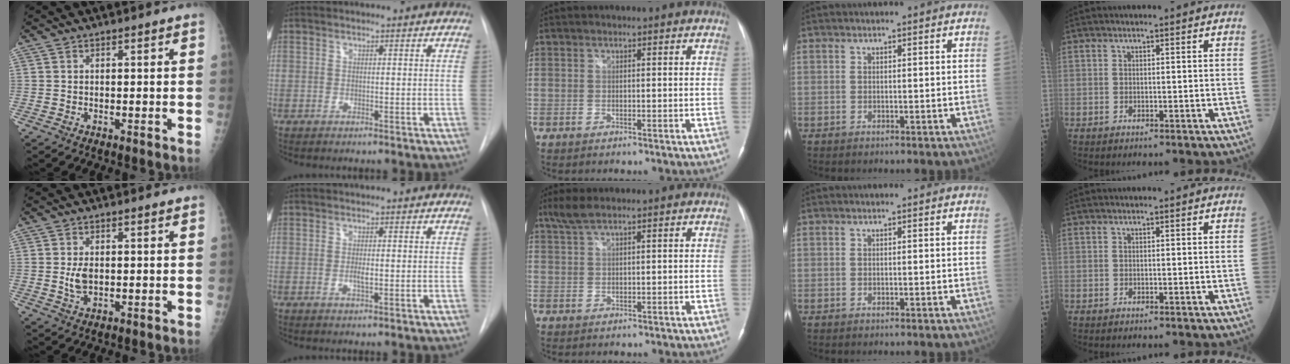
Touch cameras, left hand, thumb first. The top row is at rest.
{"thumb": {"total": 3.3, "force": [0.4, 1.8, 2.7], "torque": [-0.051, -0.007, 0.013]}, "index": {"total": 1.1, "force": [-0.1, 0.3, 1.1], "torque": [-0.023, -0.006, -0.002]}, "middle": {"total": 2.9, "force": [2.2, 0.3, 1.8], "torque": [-0.049, 0.013, 0.049]}}